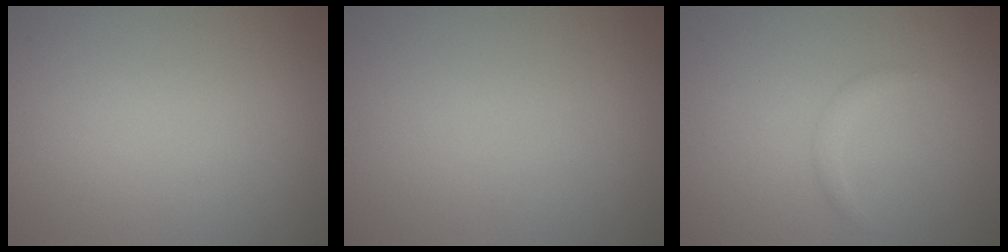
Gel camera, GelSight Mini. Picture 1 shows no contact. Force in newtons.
{"total": 0.0}
{"total": 0.9, "press": 0.9, "slide": 0.1}